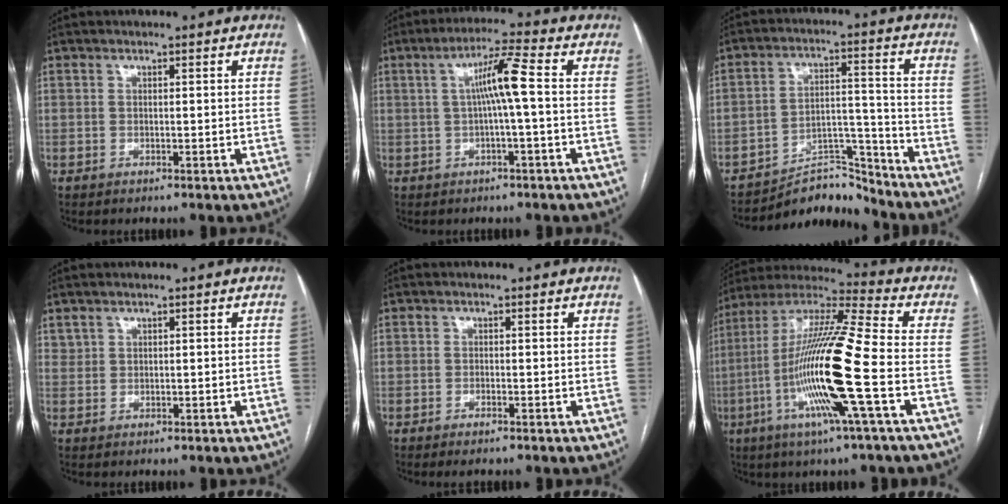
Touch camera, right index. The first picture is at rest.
{"total": 6.4, "force": [0.2, -0.5, 6.3], "torque": [-0.110, 0.016, 0.005]}
{"total": 8.2, "force": [-8.0, 1.7, -0.2], "torque": [0.017, 0.050, -0.137]}
{"total": 1.1, "force": [0.8, 0.7, 0.4], "torque": [-0.007, 0.006, 0.019]}
{"total": 1.2, "force": [-0.9, 0.0, 0.8], "torque": [-0.016, -0.003, -0.014]}
{"total": 19.1, "force": [-5.0, -0.2, 18.4], "torque": [-0.371, -0.013, -0.107]}